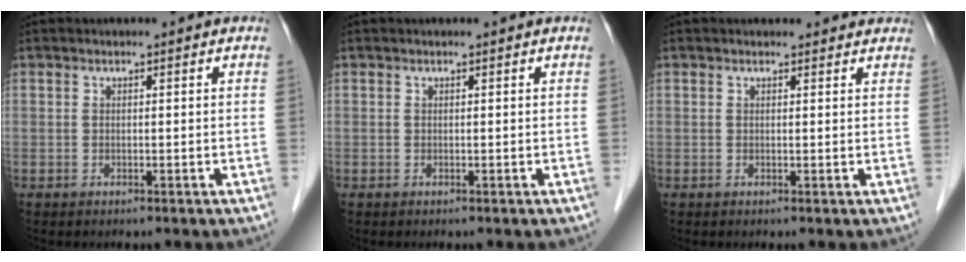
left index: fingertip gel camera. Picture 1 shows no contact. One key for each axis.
{"total": 0.0}
{"total": 3.5, "fx": 3.2, "fy": 1.1, "fz": 0.5, "tx": -0.003, "ty": 0.015, "tz": 0.028}